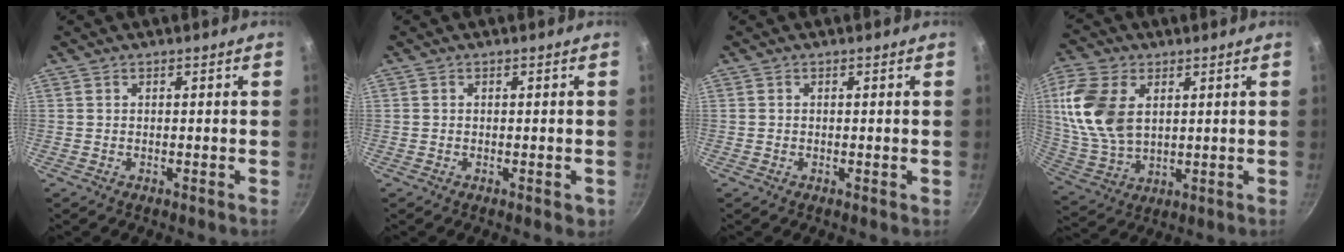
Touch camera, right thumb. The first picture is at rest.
{"total": 1.7, "force": [-0.5, 1.0, 1.3], "torque": [-0.014, 0.000, -0.006]}
{"total": 0.0}
{"total": 14.3, "force": [3.6, 9.1, 10.5], "torque": [-0.204, -0.010, 0.078]}